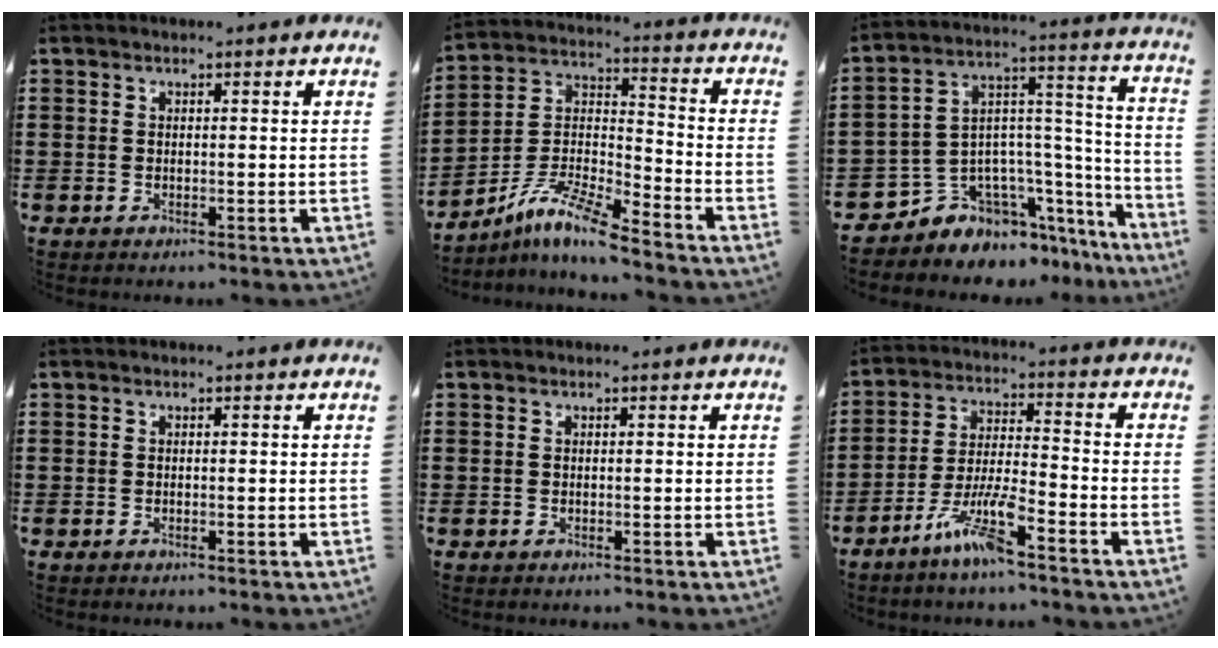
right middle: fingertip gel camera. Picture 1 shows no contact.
{"total": 9.2, "force": [-7.8, 0.5, 4.8], "torque": [-0.104, 0.000, -0.156]}
{"total": 5.9, "force": [-4.3, 4.0, 0.0], "torque": [-0.025, -0.014, -0.081]}
{"total": 0.0}
{"total": 0.0}
{"total": 7.9, "force": [-5.6, 0.9, 5.5], "torque": [-0.119, -0.005, -0.109]}